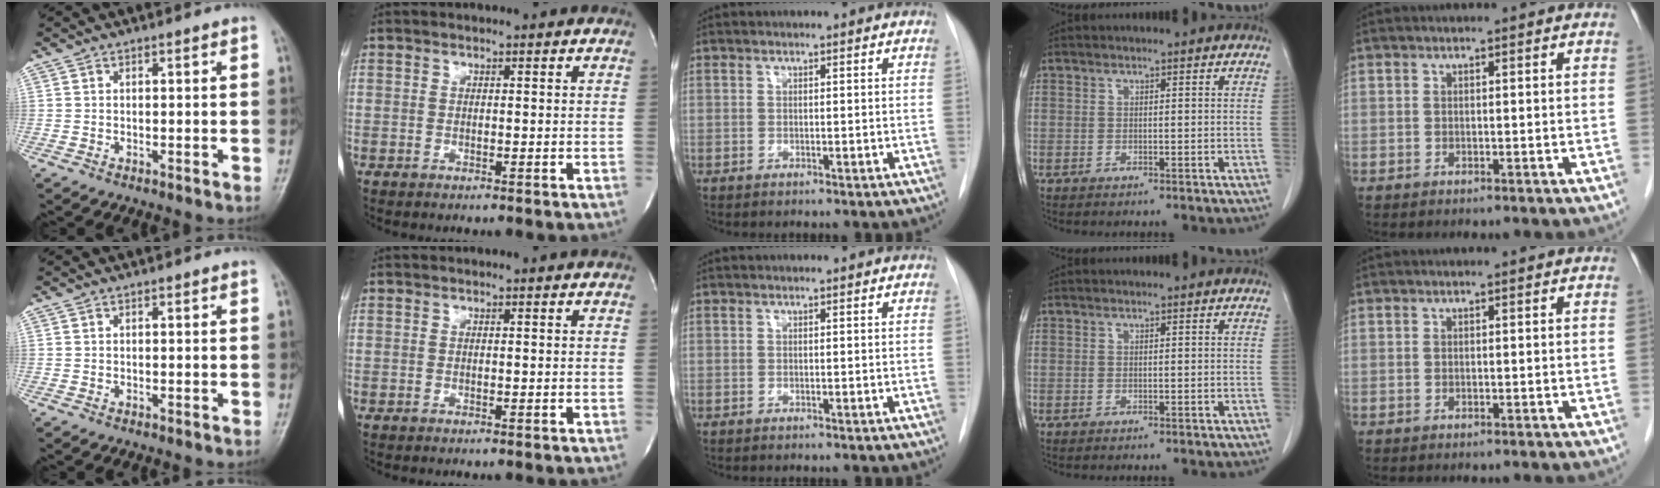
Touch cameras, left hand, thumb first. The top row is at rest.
{}